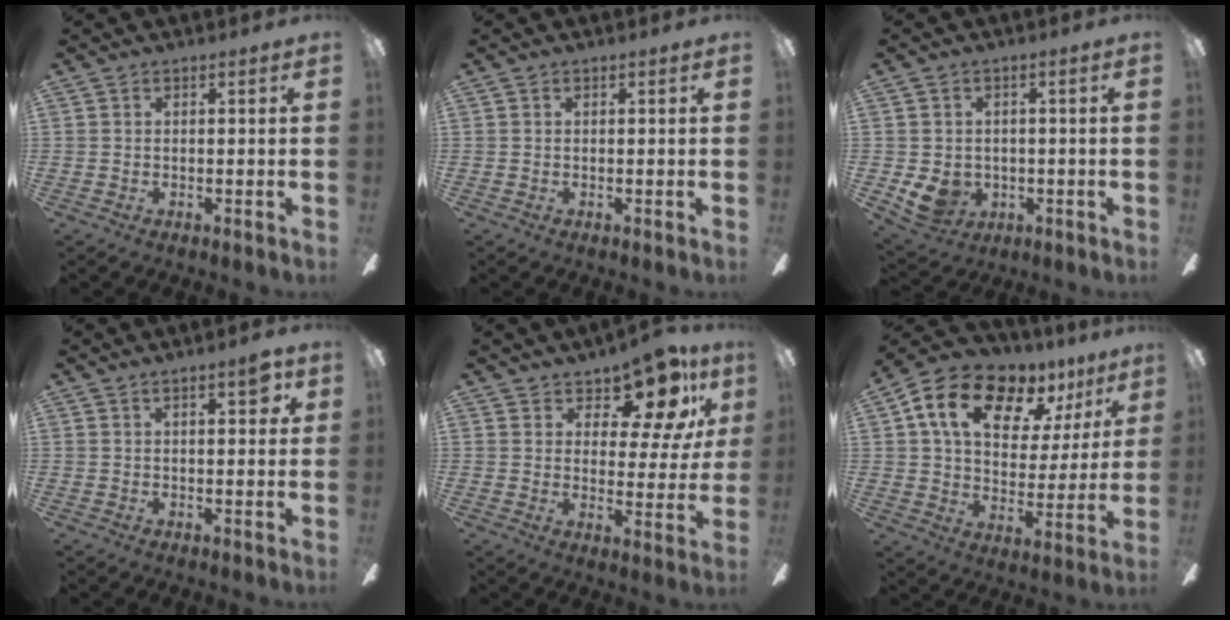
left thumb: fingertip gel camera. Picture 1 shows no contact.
{"total": 0.0}
{"total": 6.6, "force": [-1.2, 5.9, 2.7], "torque": [-0.065, 0.001, -0.019]}
{"total": 4.5, "force": [2.2, 1.4, 3.6], "torque": [-0.050, -0.003, 0.032]}
{"total": 12.9, "force": [9.2, 5.7, 6.9], "torque": [-0.094, -0.060, 0.162]}
{"total": 17.1, "force": [10.2, 10.0, 9.4], "torque": [-0.166, -0.044, 0.181]}